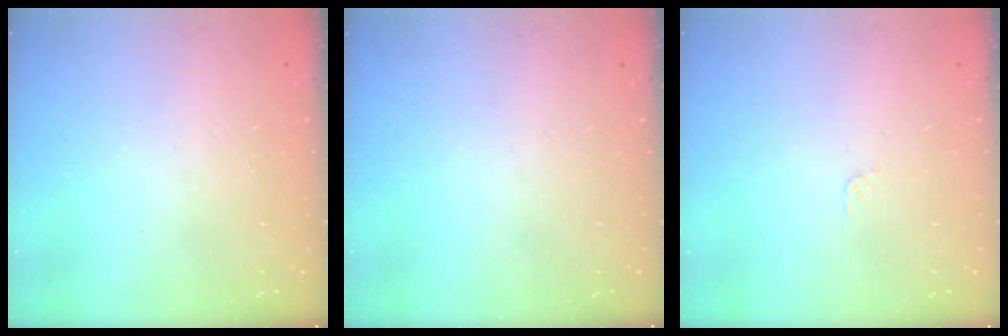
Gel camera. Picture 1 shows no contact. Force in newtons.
{"total": 0.0}
{"total": 3.3, "press": 3.3, "slide": 0.4}